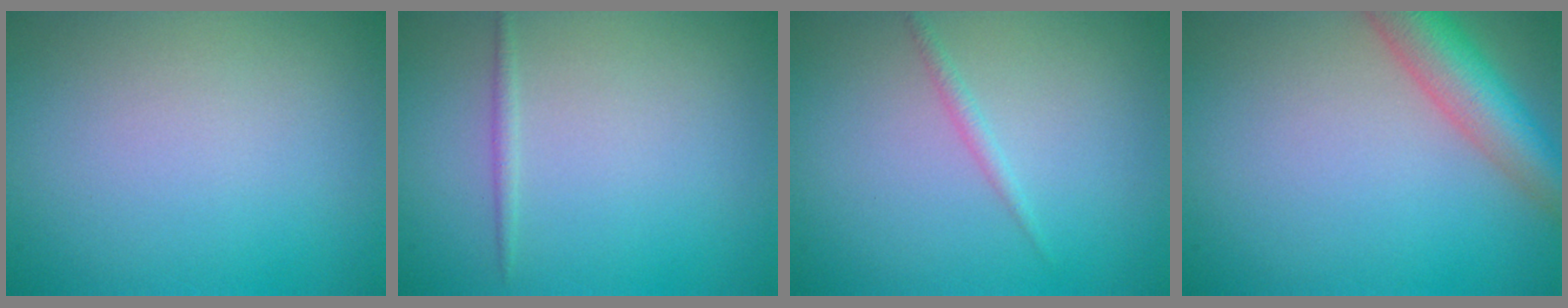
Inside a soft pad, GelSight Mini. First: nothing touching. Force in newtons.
{"total": 0.7, "press": 0.7, "slide": 0.0}
{"total": 0.9, "press": 0.9, "slide": 0.0}
{"total": 6.0, "press": 6.0, "slide": 0.4}